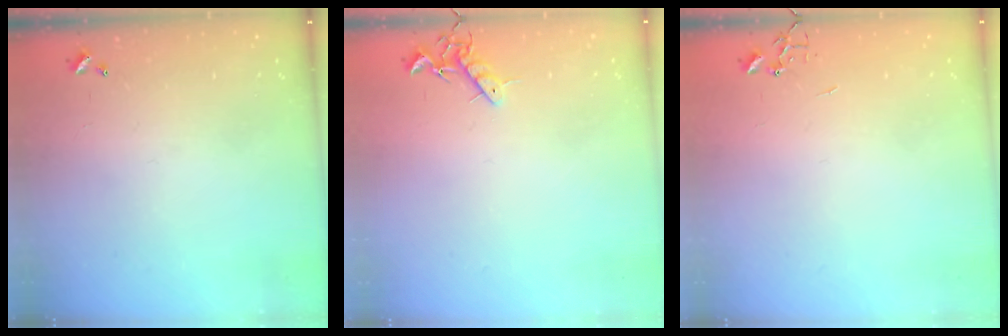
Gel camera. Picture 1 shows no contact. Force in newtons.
{"total": 7.4, "press": 7.4, "slide": 0.9}
{"total": 0.0}